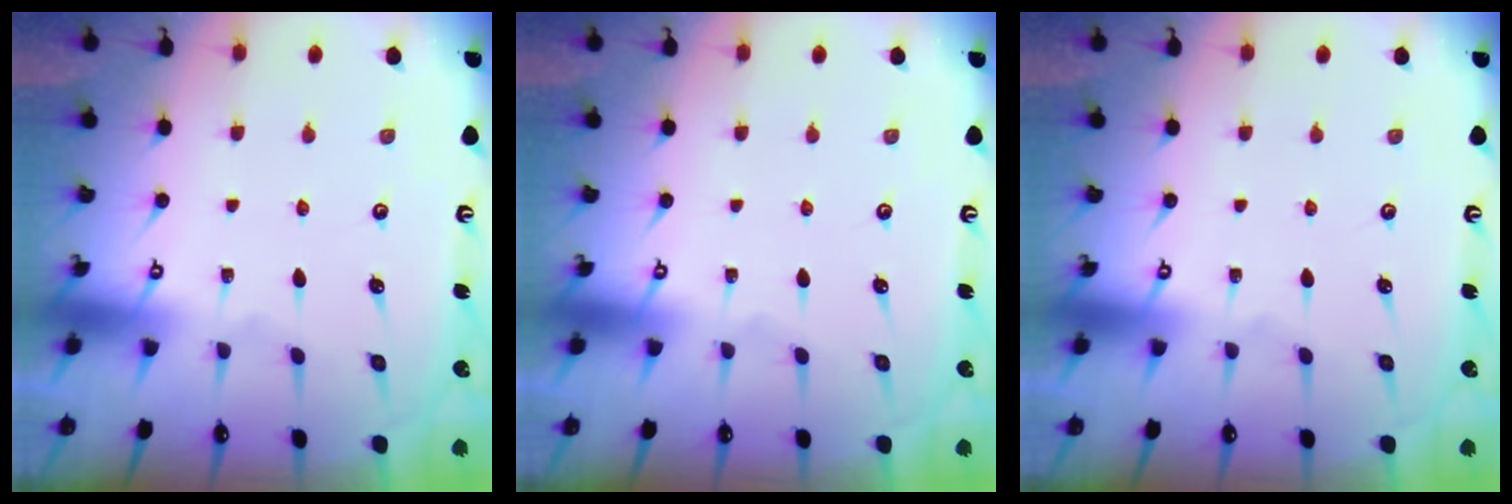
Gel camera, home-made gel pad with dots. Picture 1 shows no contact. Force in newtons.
{"total": 0.0}
{"total": 0.0}